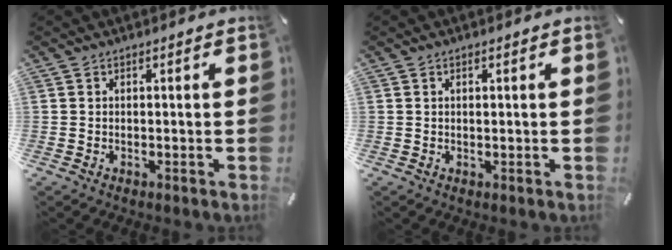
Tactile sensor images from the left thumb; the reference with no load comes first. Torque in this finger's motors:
{"motor_torque": [-0.23, -0.26, -0.06, 0.07, -0.03]}